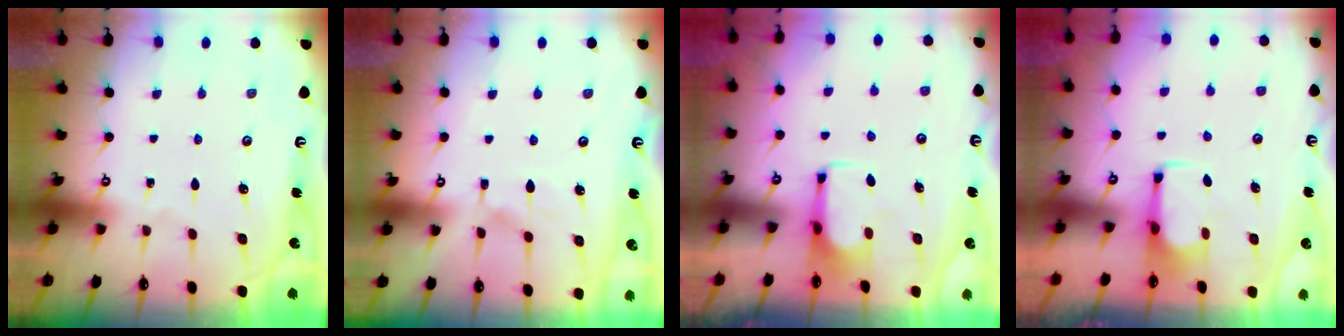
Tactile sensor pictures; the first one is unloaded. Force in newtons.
{"total": 6.1, "press": 6.1, "slide": 0.7}
{"total": 2.1, "press": 1.9, "slide": 0.8}
{"total": 2.3, "press": 2.2, "slide": 0.8}